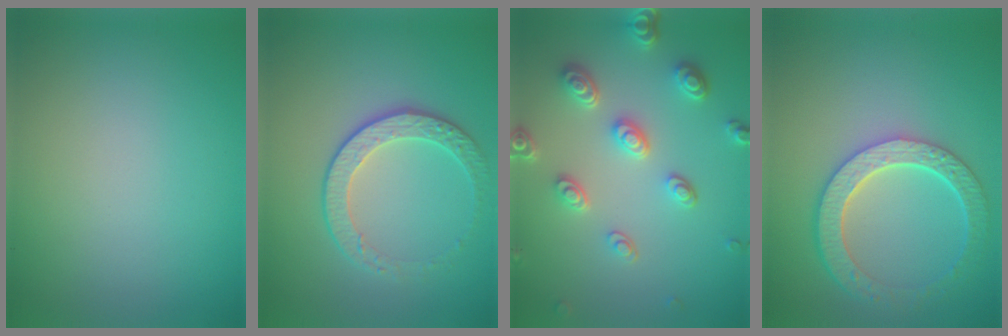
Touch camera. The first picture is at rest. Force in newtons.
{"total": 2.8, "press": 2.4, "slide": 1.4}
{"total": 4.6, "press": 3.7, "slide": 2.8}
{"total": 5.8, "press": 4.4, "slide": 3.7}